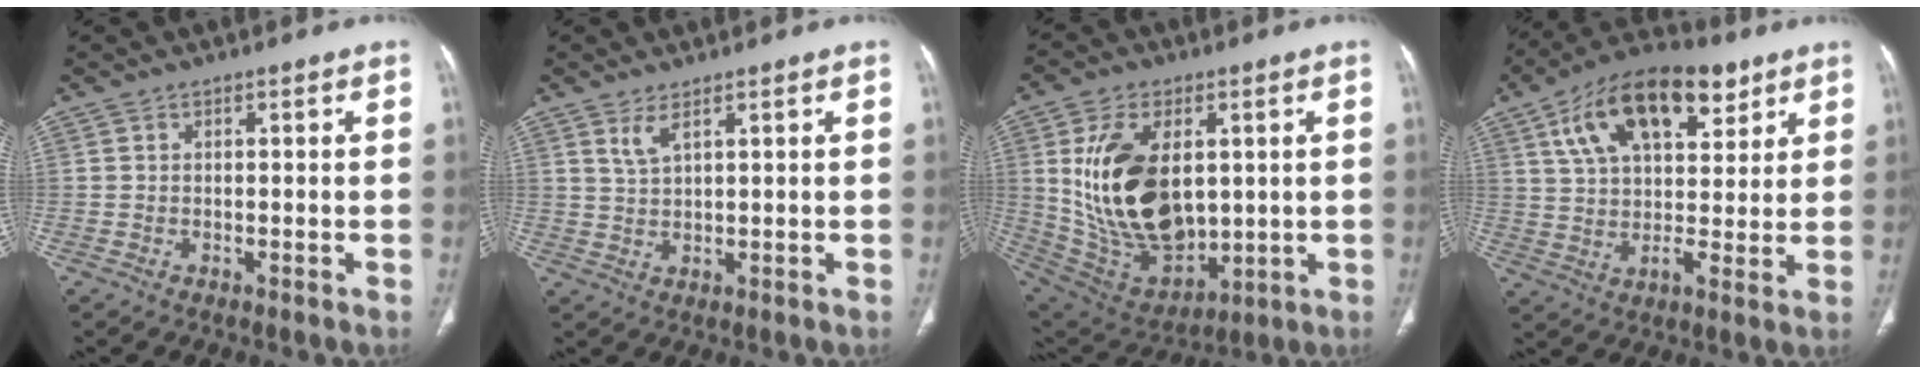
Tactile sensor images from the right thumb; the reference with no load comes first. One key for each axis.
{"total": 2.7, "fx": 1.8, "fy": 0.5, "fz": 2.0, "tx": -0.045, "ty": -0.011, "tz": 0.045}
{"total": 22.2, "fx": 2.8, "fy": 13.4, "fz": 17.5, "tx": -0.304, "ty": -0.019, "tz": 0.077}
{"total": 19.4, "fx": 9.3, "fy": 9.9, "fz": 13.9, "tx": -0.204, "ty": -0.002, "tz": 0.156}